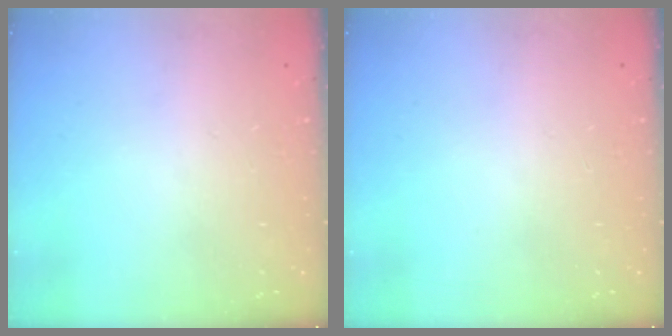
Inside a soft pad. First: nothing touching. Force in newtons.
{"total": 0.0}